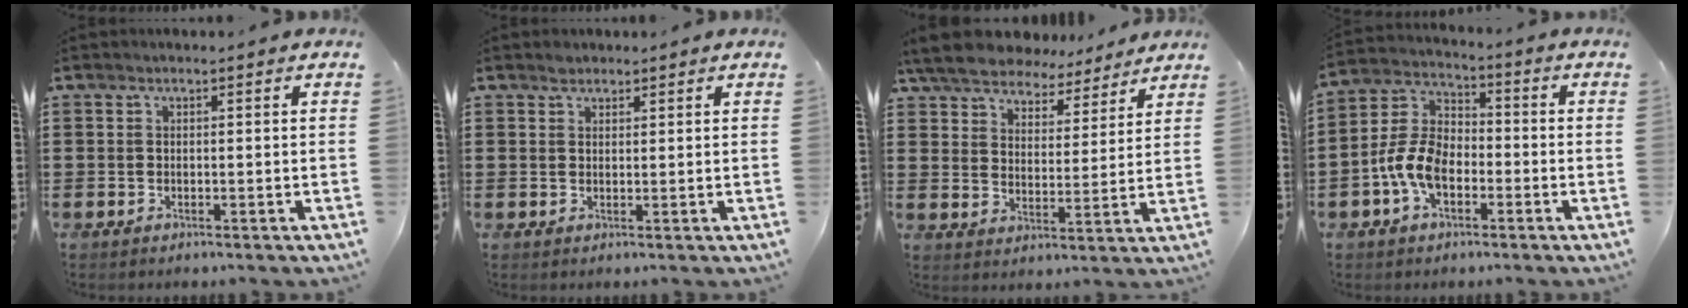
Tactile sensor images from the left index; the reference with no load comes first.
{"total": 1.4, "force": [1.3, 0.6, 0.2], "torque": [-0.005, 0.002, 0.025]}
{"total": 6.8, "force": [6.6, 1.4, 1.1], "torque": [-0.056, -0.038, 0.117]}
{"total": 7.8, "force": [-3.2, 4.6, 5.4], "torque": [-0.144, 0.004, -0.072]}